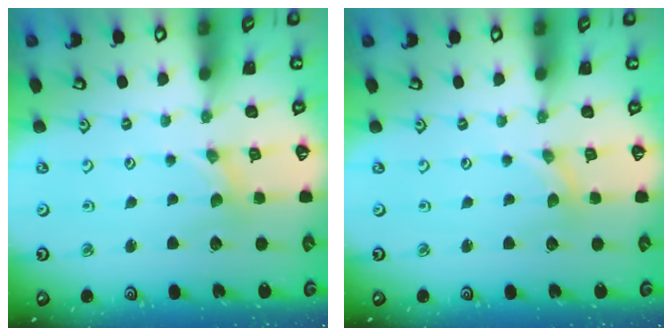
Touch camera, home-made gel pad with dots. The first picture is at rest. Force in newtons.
{"total": 0.0}